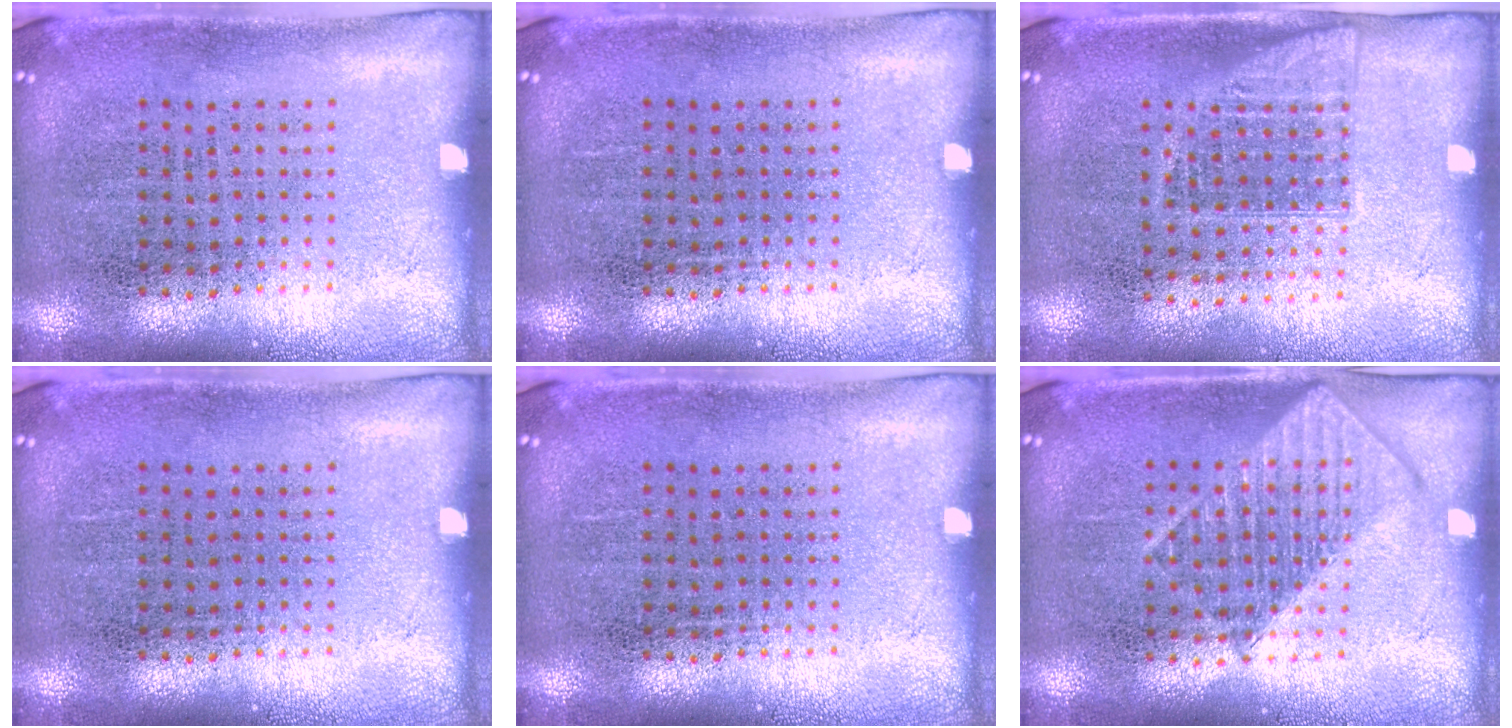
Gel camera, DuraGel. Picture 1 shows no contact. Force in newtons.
{"total": 0.0}
{"total": 1.0, "press": 0.9, "slide": 0.4}
{"total": 0.0}
{"total": 0.0}
{"total": 1.3, "press": 1.3, "slide": 0.1}